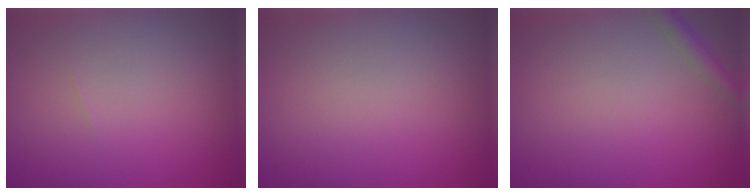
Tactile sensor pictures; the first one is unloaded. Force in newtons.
{"total": 0.0}
{"total": 1.6, "press": 1.6, "slide": 0.1}